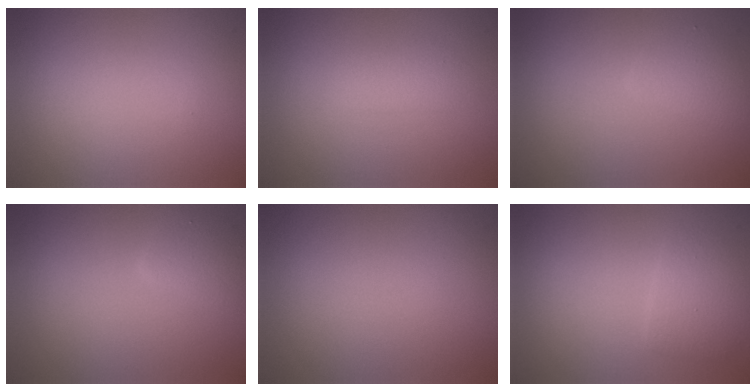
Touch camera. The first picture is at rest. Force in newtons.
{"total": 1.3, "press": 1.3, "slide": 0.1}
{"total": 1.9, "press": 1.9, "slide": 0.0}
{"total": 1.7, "press": 1.7, "slide": 0.0}
{"total": 0.0}
{"total": 2.0, "press": 2.0, "slide": 0.1}